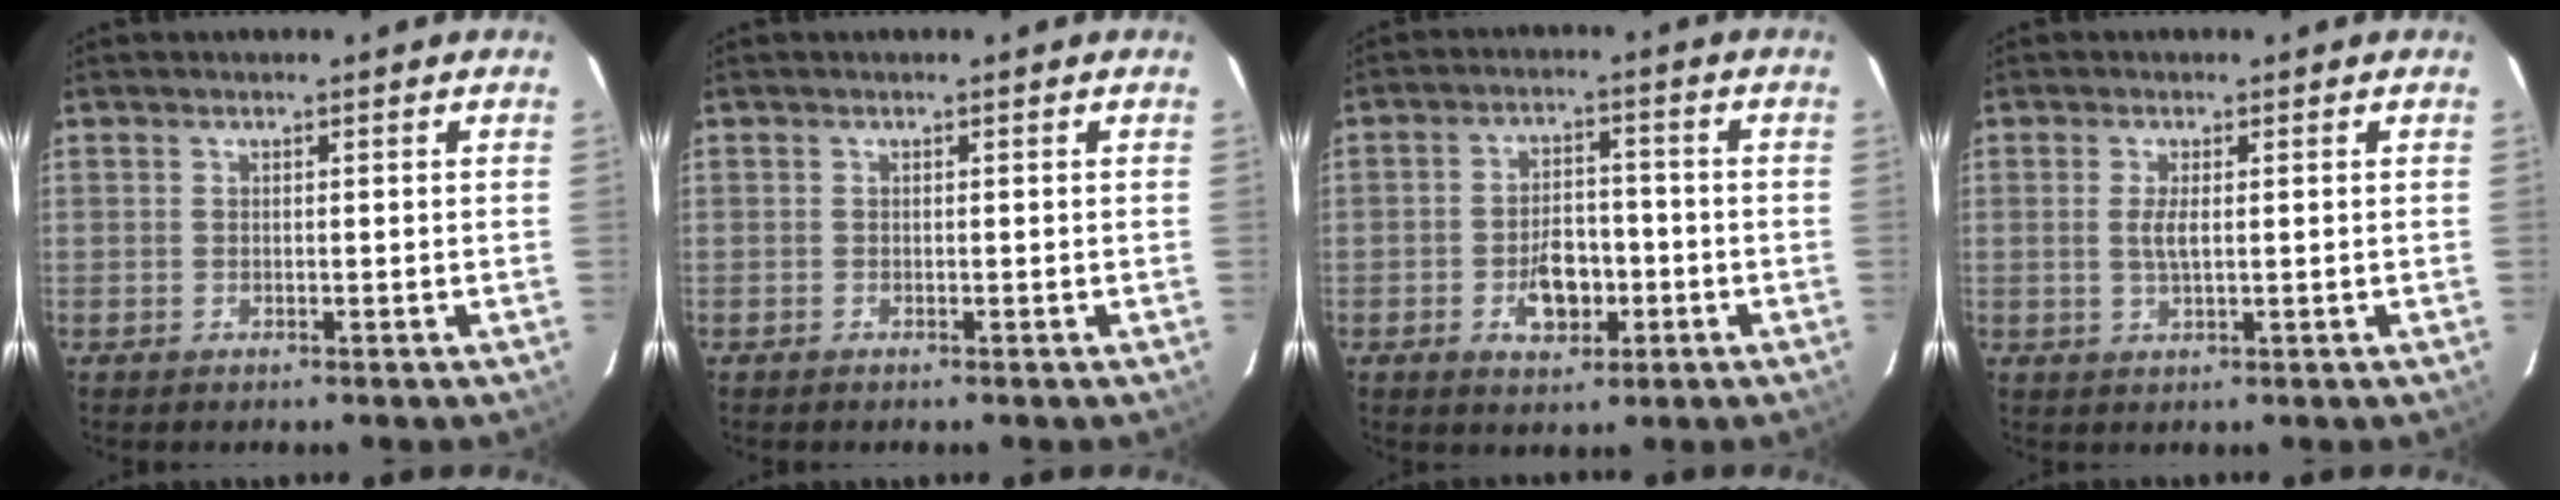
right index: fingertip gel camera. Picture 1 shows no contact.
{"total": 0.0}
{"total": 7.3, "force": [-2.7, 4.5, 5.1], "torque": [-0.096, 0.008, -0.034]}
{"total": 2.5, "force": [0.2, 0.7, 2.4], "torque": [-0.049, -0.003, 0.003]}